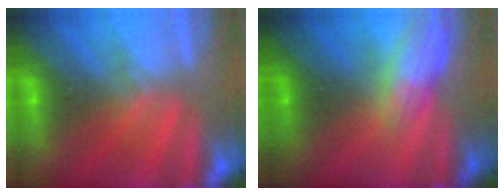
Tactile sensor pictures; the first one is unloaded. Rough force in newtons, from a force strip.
{"total": 2.9}